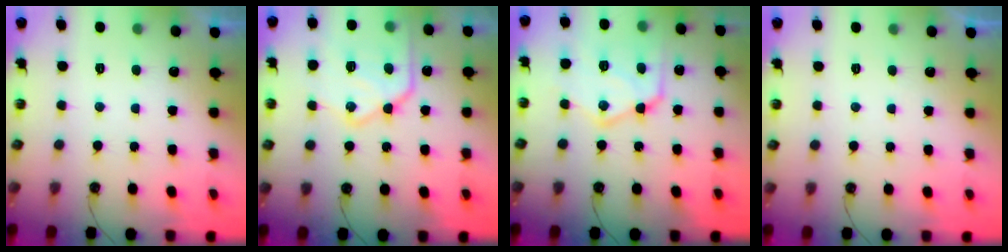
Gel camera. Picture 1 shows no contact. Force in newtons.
{"total": 19.2, "press": 19.1, "slide": 1.5}
{"total": 17.6, "press": 17.5, "slide": 1.7}
{"total": 0.0}